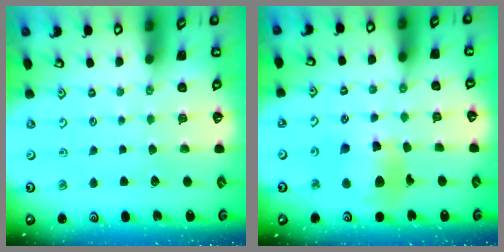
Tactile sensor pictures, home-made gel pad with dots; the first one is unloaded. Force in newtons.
{"total": 11.5, "press": 11.4, "slide": 1.3}